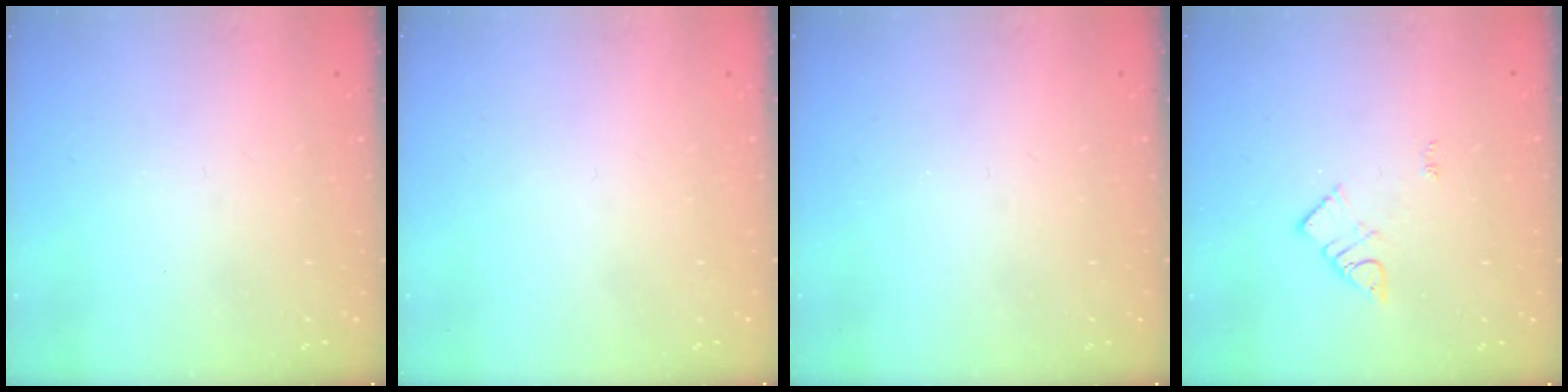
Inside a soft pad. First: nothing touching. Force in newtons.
{"total": 1.6, "press": 1.6, "slide": 0.1}
{"total": 0.0}
{"total": 3.2, "press": 3.2, "slide": 0.2}